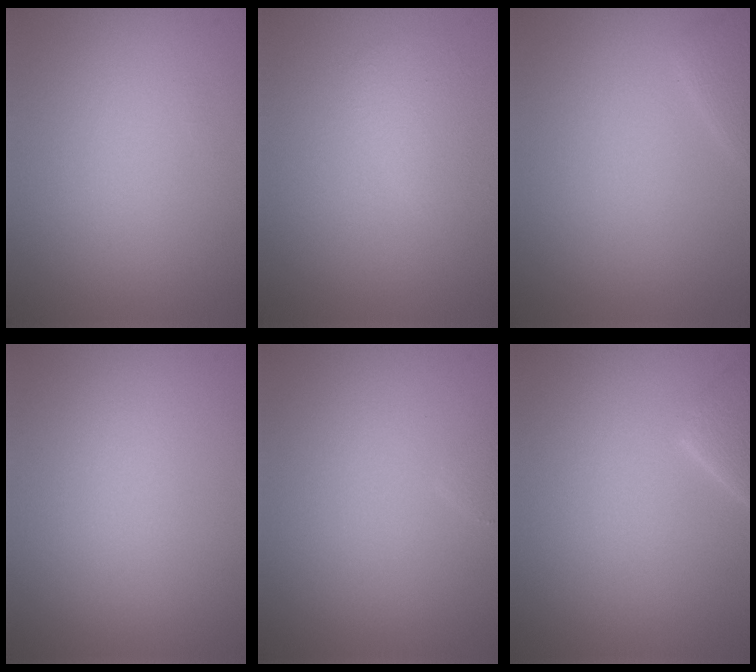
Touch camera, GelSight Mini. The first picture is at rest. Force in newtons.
{"total": 1.7, "press": 1.7, "slide": 0.1}
{"total": 1.1, "press": 1.1, "slide": 0.0}
{"total": 0.0}
{"total": 0.5, "press": 0.5, "slide": 0.0}
{"total": 2.3, "press": 2.3, "slide": 0.2}